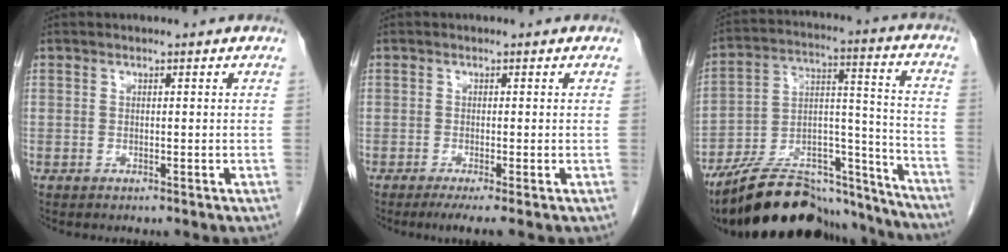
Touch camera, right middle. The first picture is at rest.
{"total": 3.0, "force": [-1.9, -0.1, 2.3], "torque": [-0.034, -0.010, -0.033]}
{"total": 25.6, "force": [-22.8, 6.2, 9.8], "torque": [-0.139, 0.022, -0.350]}